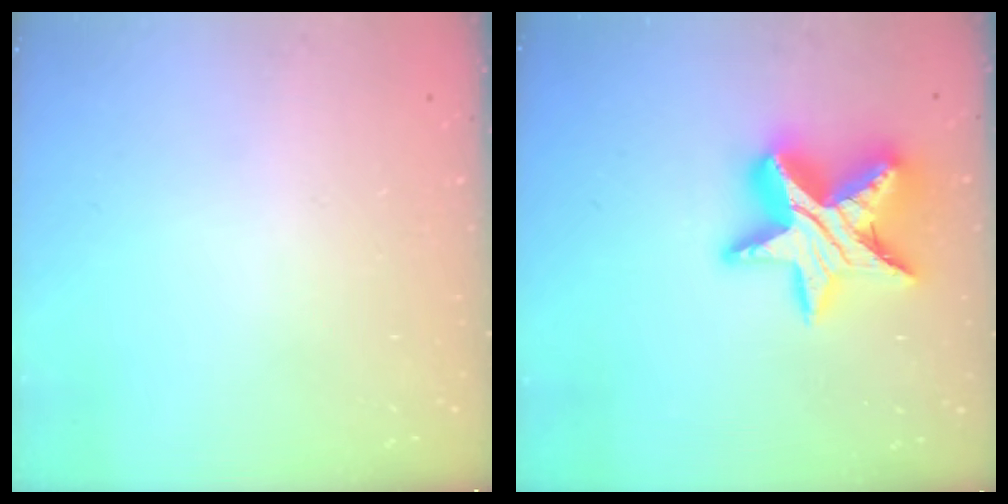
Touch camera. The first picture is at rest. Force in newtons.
{"total": 18.2, "press": 18.1, "slide": 1.4}